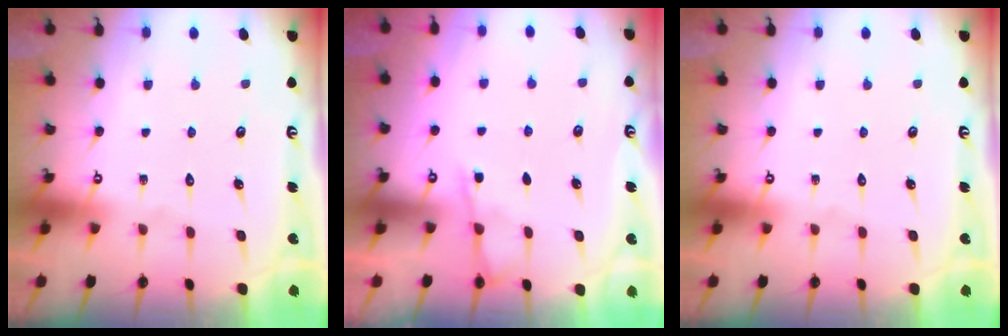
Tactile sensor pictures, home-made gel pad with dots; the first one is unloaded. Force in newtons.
{"total": 3.7, "press": 3.7, "slide": 0.3}
{"total": 0.0}